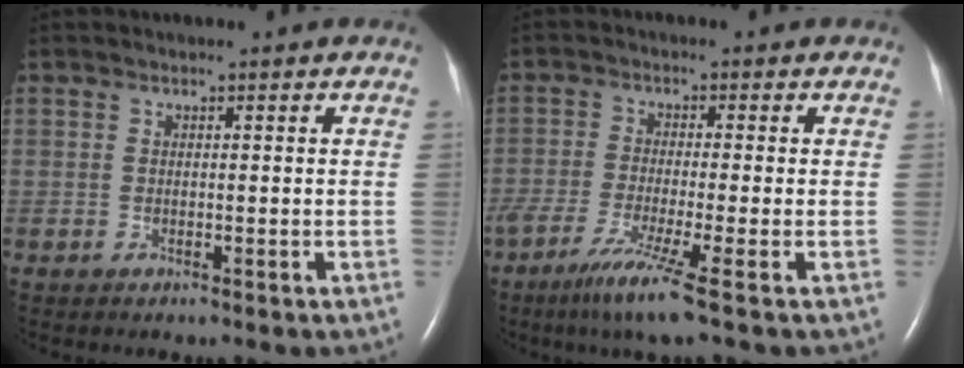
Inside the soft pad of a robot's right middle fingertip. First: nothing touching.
{"total": 7.7, "force": [-4.6, -1.0, 6.1], "torque": [-0.112, -0.026, -0.085]}